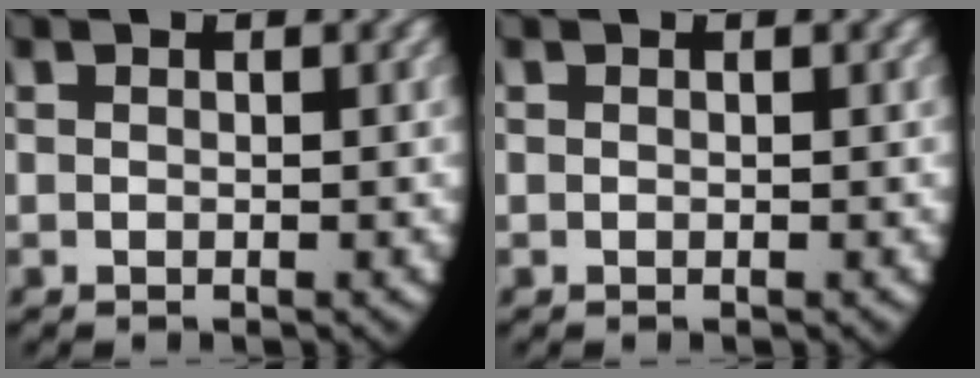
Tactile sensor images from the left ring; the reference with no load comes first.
{"total": 0.0}